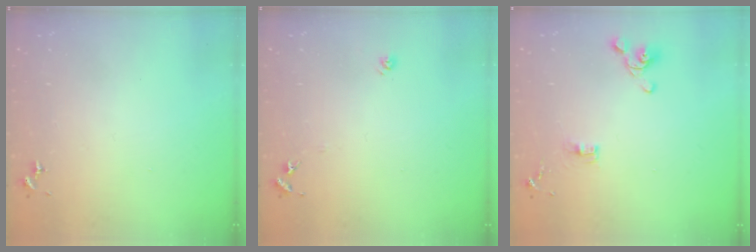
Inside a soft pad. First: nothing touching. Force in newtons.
{"total": 5.9, "press": 5.9, "slide": 0.5}
{"total": 7.7, "press": 7.3, "slide": 2.3}